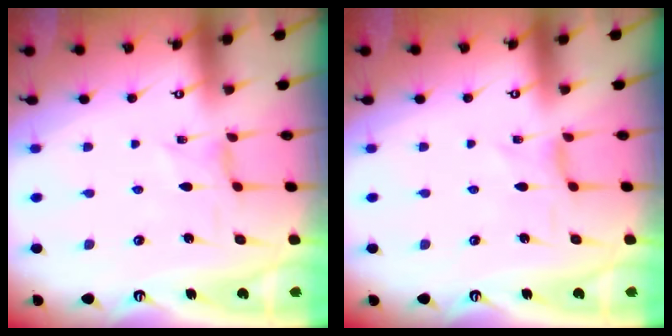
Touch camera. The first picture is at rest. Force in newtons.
{"total": 0.6, "press": 0.5, "slide": 0.3}